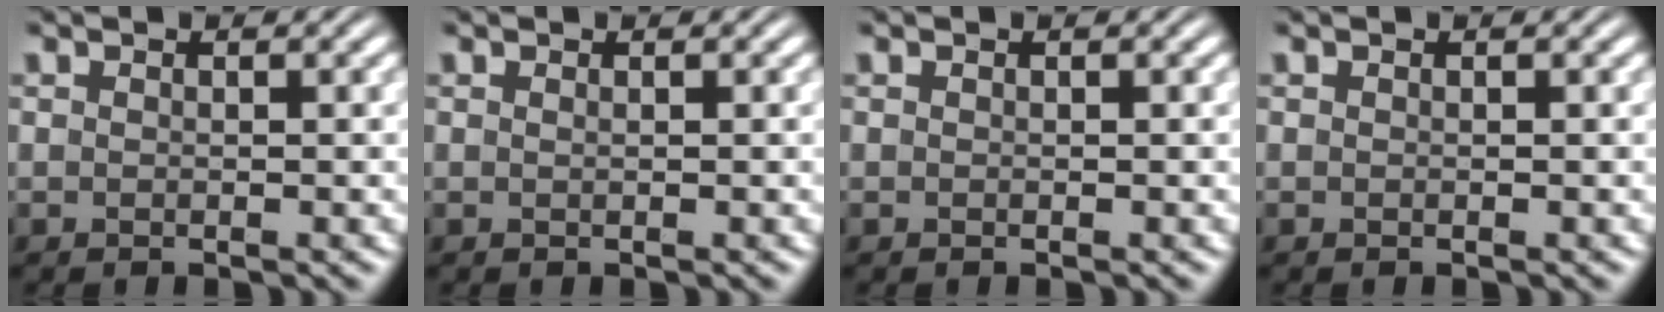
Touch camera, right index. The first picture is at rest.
{"total": 0.0}
{"total": 0.0}
{"total": 0.0}